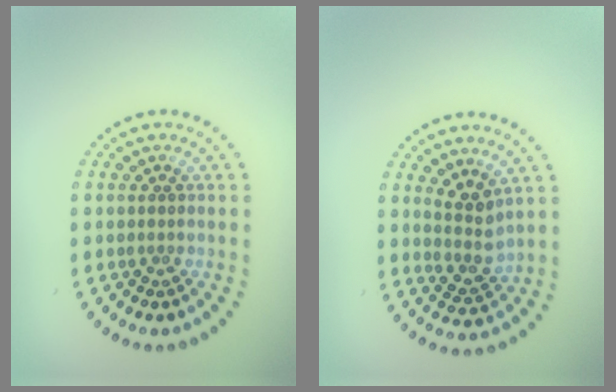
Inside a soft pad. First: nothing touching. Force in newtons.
{"total": 2.6, "press": 2.0, "slide": 1.6}